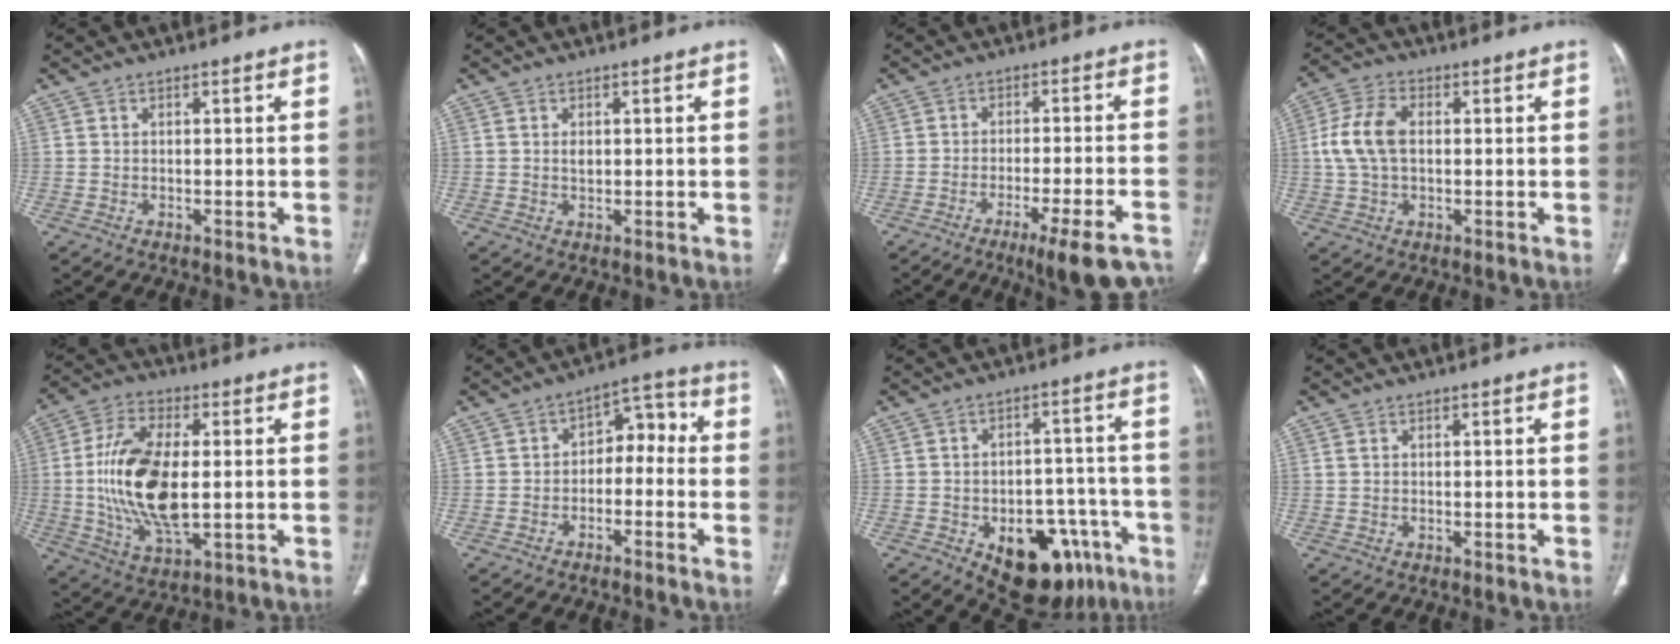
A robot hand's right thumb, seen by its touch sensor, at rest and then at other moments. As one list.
[{"total": 1.3, "force": [0.3, 0.8, 0.9], "torque": [-0.014, -0.002, 0.008]}, {"total": 12.3, "force": [-9.0, 2.0, 8.2], "torque": [-0.101, 0.037, -0.125]}, {"total": 8.9, "force": [0.7, 5.4, 7.0], "torque": [-0.153, 0.017, 0.013]}, {"total": 17.3, "force": [0.0, 8.2, 15.3], "torque": [-0.305, -0.007, 0.005]}, {"total": 7.4, "force": [-1.7, 5.0, 5.1], "torque": [-0.041, 0.048, -0.038]}, {"total": 18.1, "force": [-8.6, 10.6, 11.9], "torque": [-0.113, 0.050, -0.104]}, {"total": 0.7, "force": [0.4, 0.4, 0.4], "torque": [-0.011, 0.009, 0.010]}]